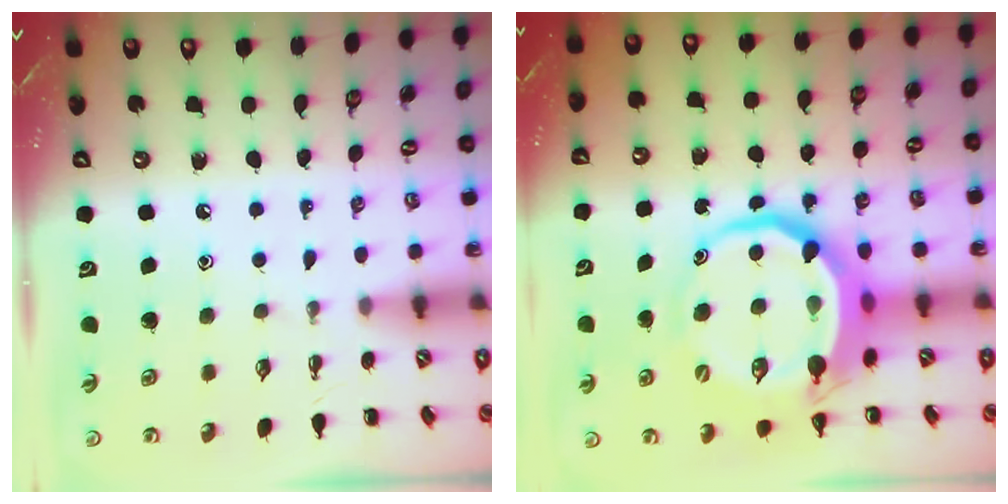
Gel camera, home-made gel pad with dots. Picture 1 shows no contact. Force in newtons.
{"total": 13.2, "press": 12.7, "slide": 3.3}